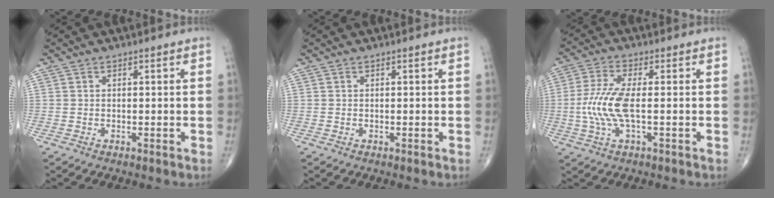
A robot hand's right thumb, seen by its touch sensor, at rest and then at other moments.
{"total": 0.0}
{"total": 8.4, "force": [-0.8, 2.5, 8.0], "torque": [-0.196, 0.005, -0.019]}